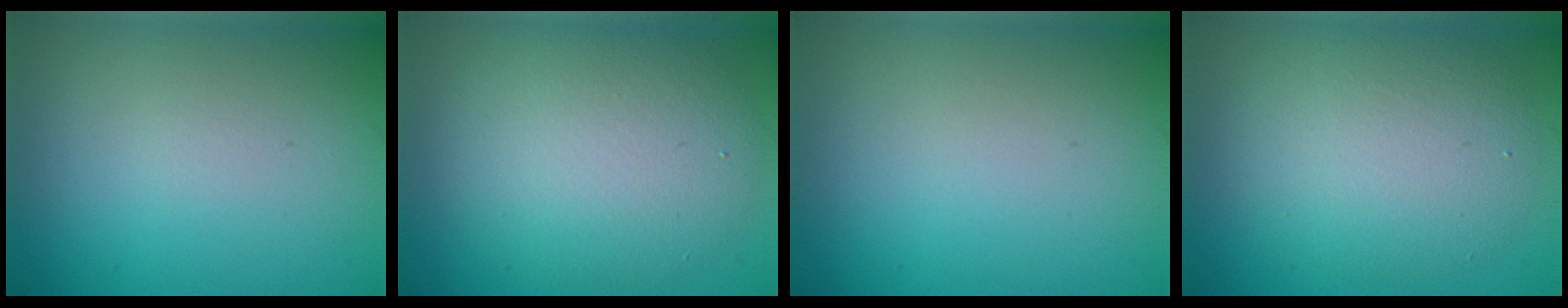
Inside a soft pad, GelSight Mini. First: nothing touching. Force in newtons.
{"total": 7.3, "press": 7.3, "slide": 0.3}
{"total": 0.0}
{"total": 6.2, "press": 6.2, "slide": 0.2}